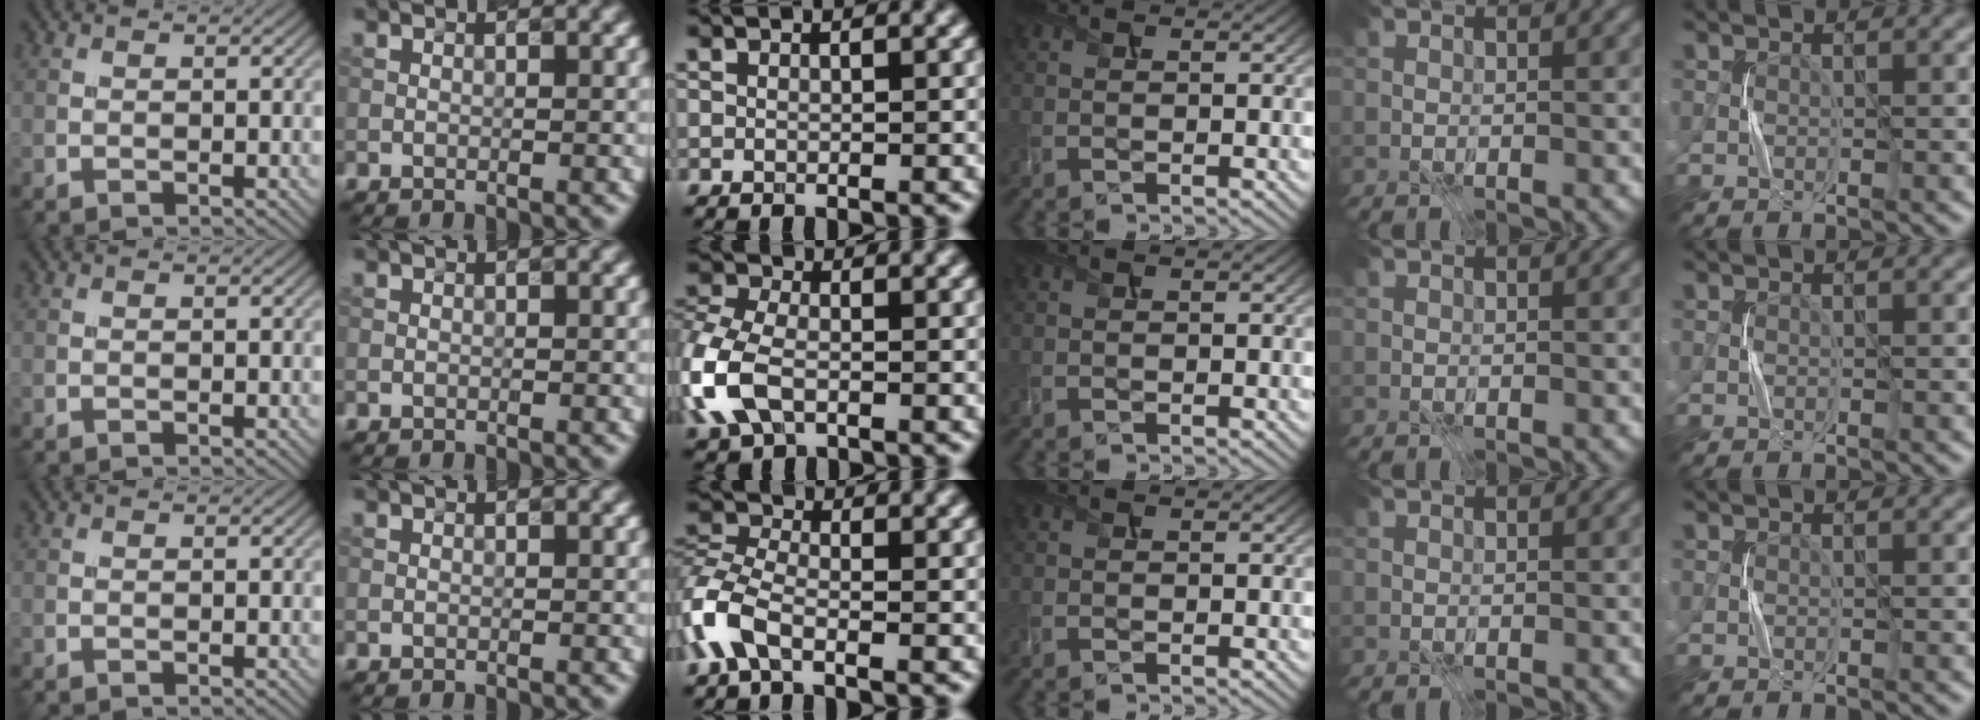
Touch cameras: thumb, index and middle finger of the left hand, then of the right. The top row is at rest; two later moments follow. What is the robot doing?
{"motion": "press", "object": "stapler"}